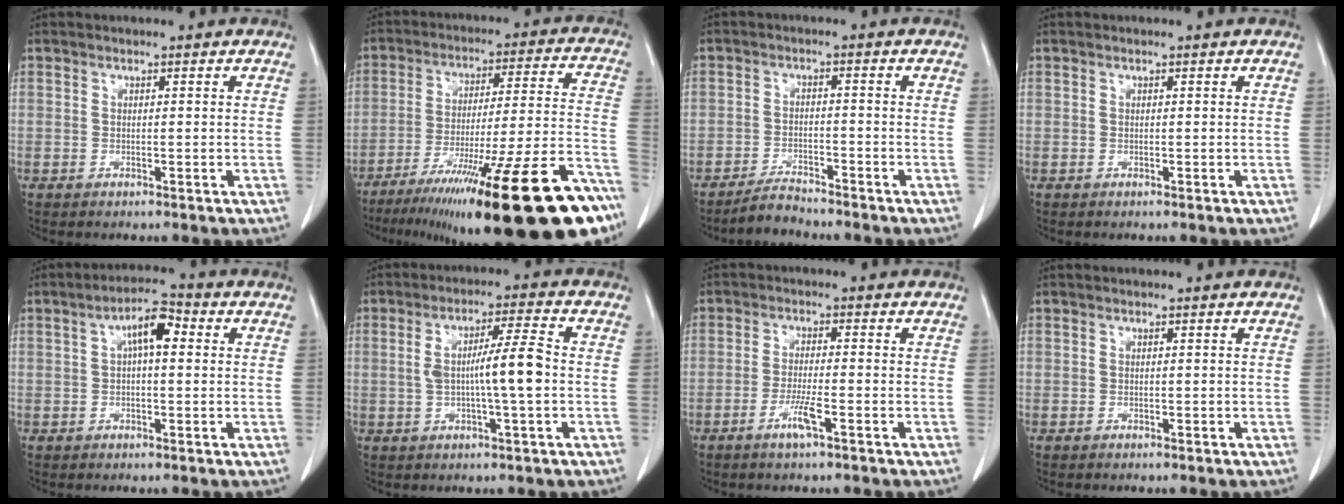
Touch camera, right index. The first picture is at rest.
{"total": 30.8, "force": [-20.7, 2.4, 22.7], "torque": [-0.266, -0.019, -0.317]}
{"total": 3.5, "force": [-3.4, 0.4, 0.7], "torque": [-0.015, -0.011, -0.062]}
{"total": 0.0}
{"total": 5.8, "force": [1.3, 1.9, 5.3], "torque": [-0.093, 0.024, 0.020]}
{"total": 8.1, "force": [-0.4, 0.2, 8.1], "torque": [-0.143, 0.009, -0.009]}
{"total": 6.0, "force": [-3.1, 0.1, 5.2], "torque": [-0.104, -0.010, -0.060]}
{"total": 0.0}